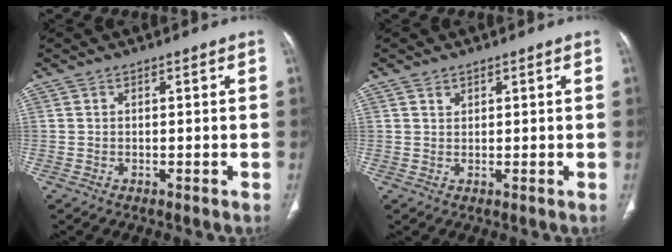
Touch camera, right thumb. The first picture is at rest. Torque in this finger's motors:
{"motor_torque": [-0.51, -0.26, -0.39, 0.12, 0.06]}